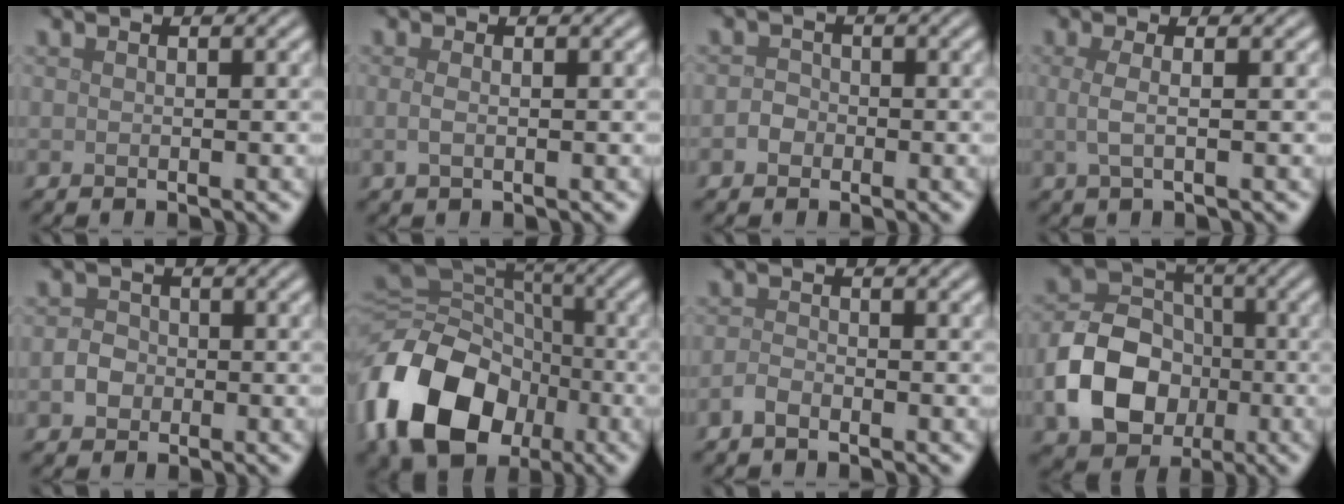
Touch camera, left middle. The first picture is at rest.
{"total": 1.0, "force": [-0.1, 0.4, 0.9], "torque": [-0.023, -0.002, -0.003]}
{"total": 1.3, "force": [-0.5, 1.2, 0.4], "torque": [-0.004, 0.002, -0.014]}
{"total": 2.1, "force": [0.1, 0.7, 2.0], "torque": [-0.037, 0.000, -0.002]}
{"total": 1.8, "force": [-0.5, 1.6, 0.7], "torque": [-0.010, 0.003, -0.016]}
{"total": 15.1, "force": [-5.7, 11.2, 8.5], "torque": [-0.209, -0.034, -0.107]}
{"total": 1.2, "force": [-0.9, 0.5, 0.7], "torque": [-0.015, 0.001, -0.022]}
{"total": 8.5, "force": [-2.4, 6.5, 4.9], "torque": [-0.086, -0.002, -0.053]}